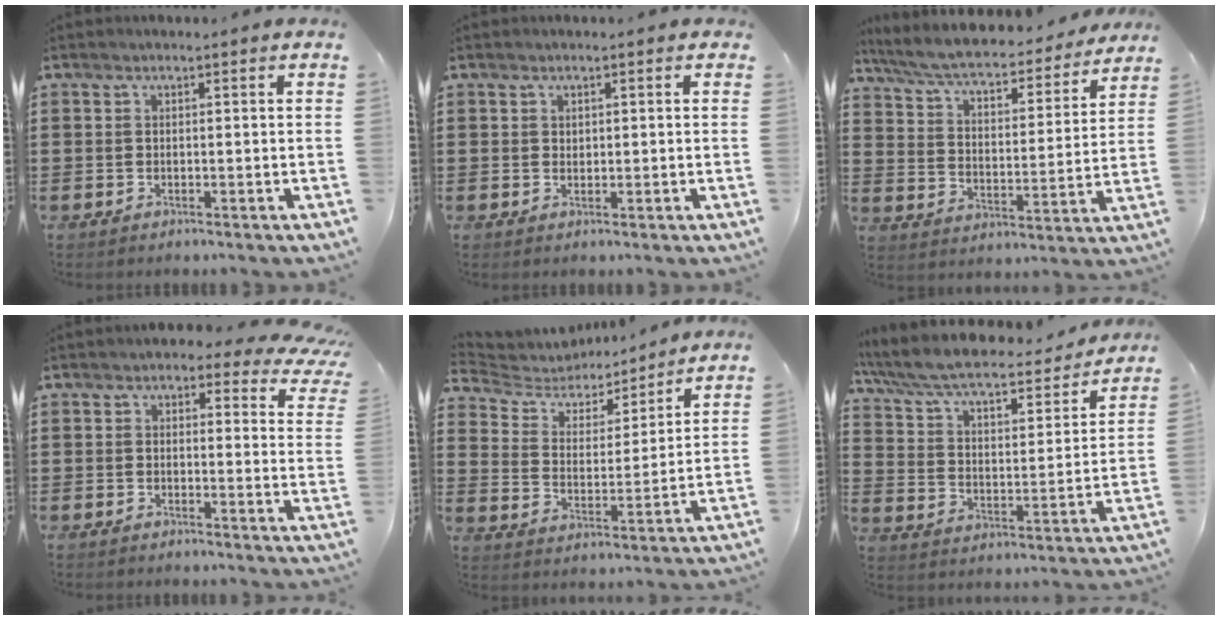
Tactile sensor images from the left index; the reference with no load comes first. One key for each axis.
{"total": 1.0, "fx": 0.6, "fy": 0.7, "fz": 0.1, "tx": -0.005, "ty": 0.005, "tz": 0.012}
{"total": 6.3, "fx": 5.7, "fy": 0.7, "fz": 2.6, "tx": -0.078, "ty": -0.041, "tz": 0.092}
{"total": 3.1, "fx": 2.1, "fy": 1.9, "fz": 1.3, "tx": -0.021, "ty": -0.007, "tz": 0.033}
{"total": 4.5, "fx": 4.1, "fy": 1.9, "fz": 0.6, "tx": -0.044, "ty": -0.026, "tz": 0.062}
{"total": 6.9, "fx": 6.1, "fy": 0.9, "fz": 3.1, "tx": -0.088, "ty": -0.047, "tz": 0.098}